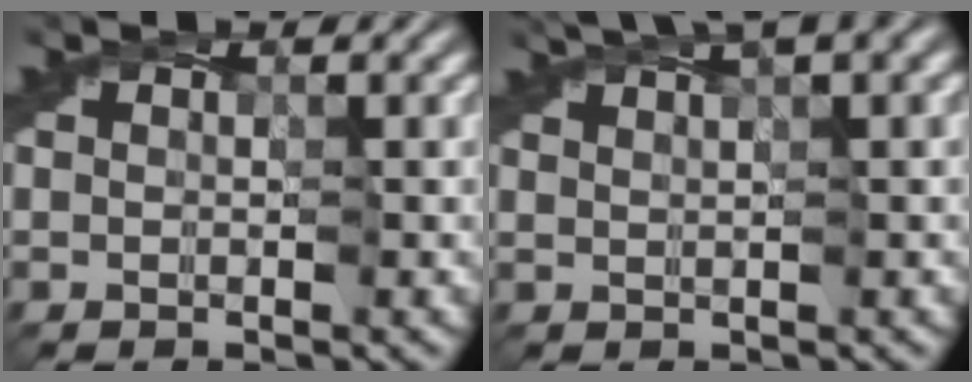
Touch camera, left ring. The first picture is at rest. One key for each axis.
{"total": 4.3, "fx": 3.1, "fy": 0.3, "fz": 2.9, "tx": -0.050, "ty": 0.015, "tz": 0.048}